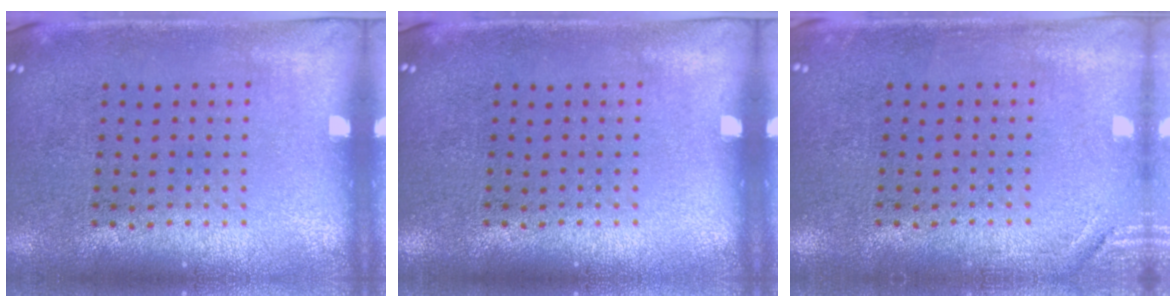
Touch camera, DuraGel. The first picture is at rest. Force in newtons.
{"total": 0.0}
{"total": 1.3, "press": 1.3, "slide": 0.3}